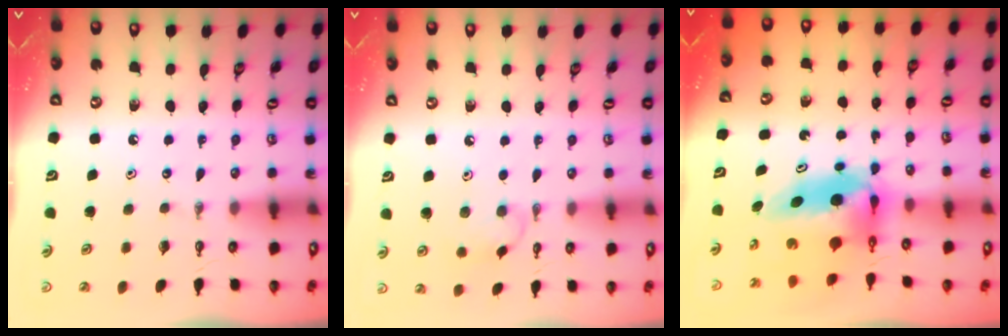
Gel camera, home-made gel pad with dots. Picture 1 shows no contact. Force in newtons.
{"total": 7.4, "press": 7.3, "slide": 0.5}
{"total": 9.3, "press": 8.9, "slide": 2.8}